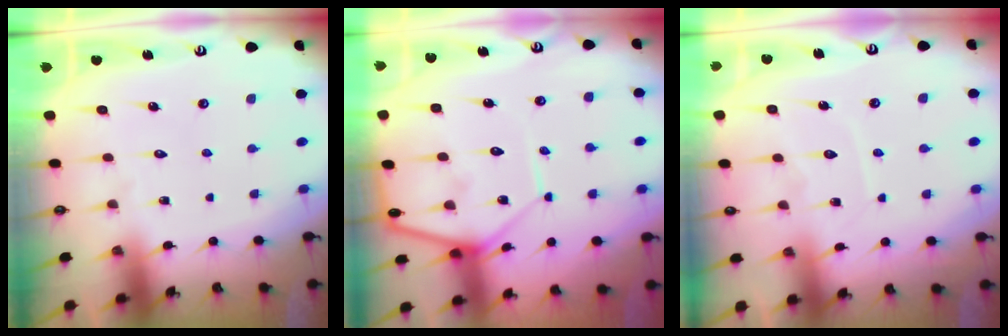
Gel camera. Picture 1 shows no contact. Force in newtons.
{"total": 10.3, "press": 10.3, "slide": 0.7}
{"total": 6.1, "press": 6.0, "slide": 0.5}